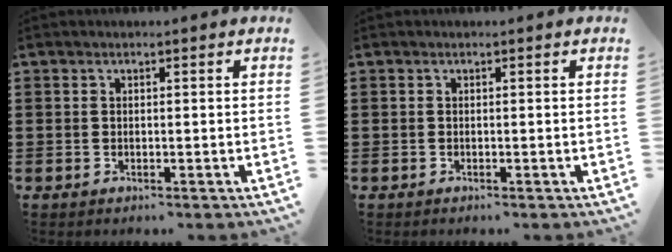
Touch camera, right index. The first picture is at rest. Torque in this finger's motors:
{"motor_torque": [0.40, 0.58, 0.00, 0.01]}